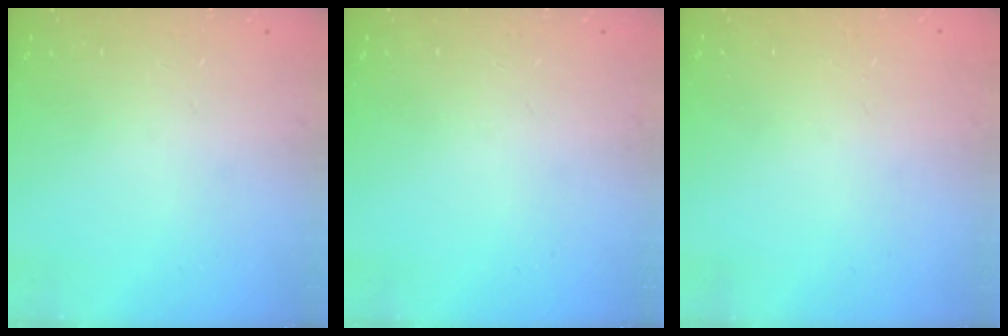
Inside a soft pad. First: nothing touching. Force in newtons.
{"total": 0.0}
{"total": 0.7, "press": 0.7, "slide": 0.1}